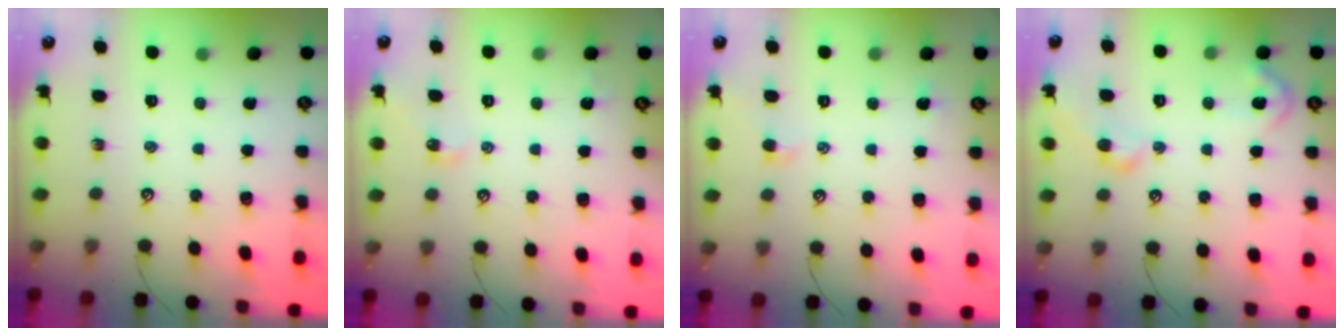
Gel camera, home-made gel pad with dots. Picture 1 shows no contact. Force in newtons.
{"total": 3.7, "press": 3.7, "slide": 0.4}
{"total": 1.2, "press": 1.0, "slide": 0.6}
{"total": 7.1, "press": 7.1, "slide": 1.0}